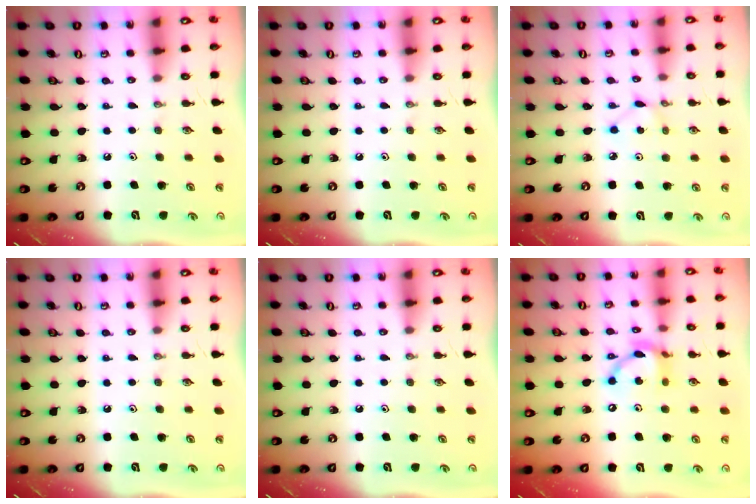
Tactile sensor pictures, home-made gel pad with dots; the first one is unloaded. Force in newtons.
{"total": 0.0}
{"total": 1.9, "press": 1.9, "slide": 0.2}
{"total": 0.0}
{"total": 0.0}
{"total": 11.6, "press": 11.6, "slide": 0.9}